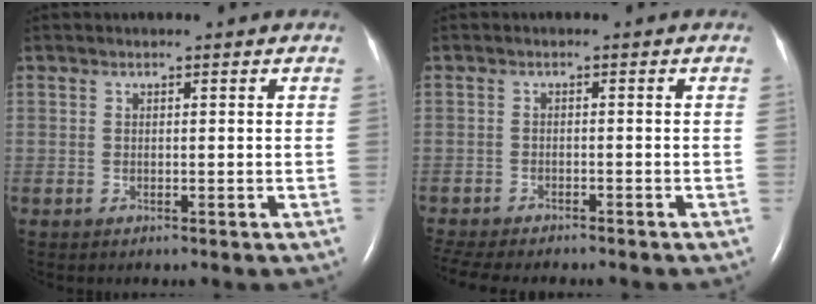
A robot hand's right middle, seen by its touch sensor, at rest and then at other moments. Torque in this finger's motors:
{"motor_torque": [1.07, -1.07, 0.18, 0.06]}